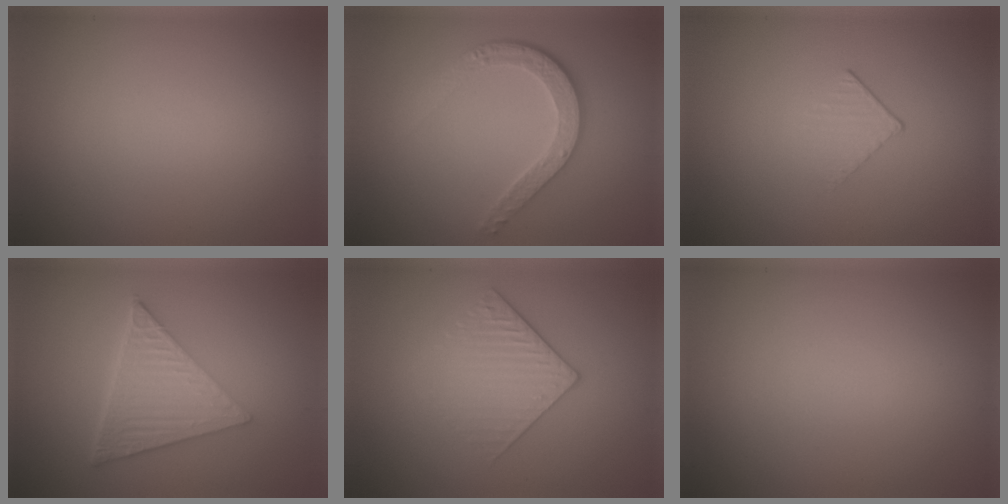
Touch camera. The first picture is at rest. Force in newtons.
{"total": 3.8, "press": 2.9, "slide": 2.5}
{"total": 1.2, "press": 0.5, "slide": 1.1}
{"total": 6.8, "press": 4.5, "slide": 5.0}
{"total": 3.1, "press": 2.8, "slide": 1.4}
{"total": 0.0}